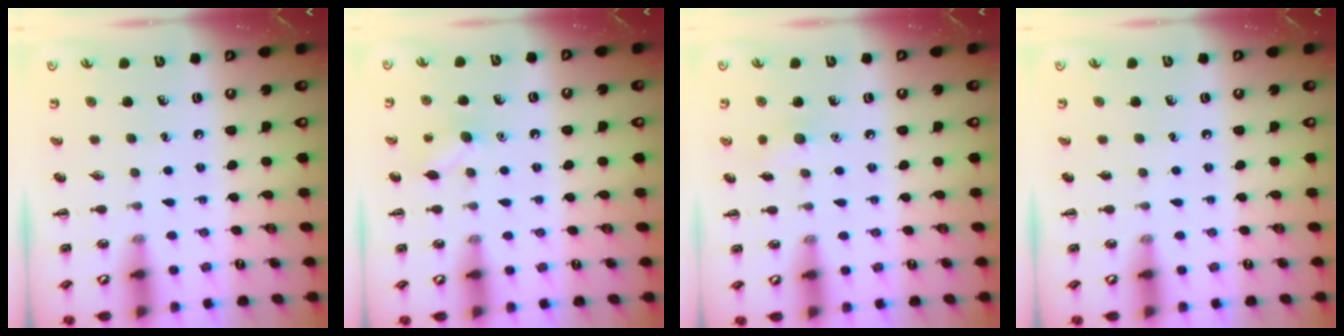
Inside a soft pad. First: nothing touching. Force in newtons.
{"total": 7.8, "press": 7.6, "slide": 1.9}
{"total": 5.6, "press": 5.4, "slide": 1.5}
{"total": 0.0}